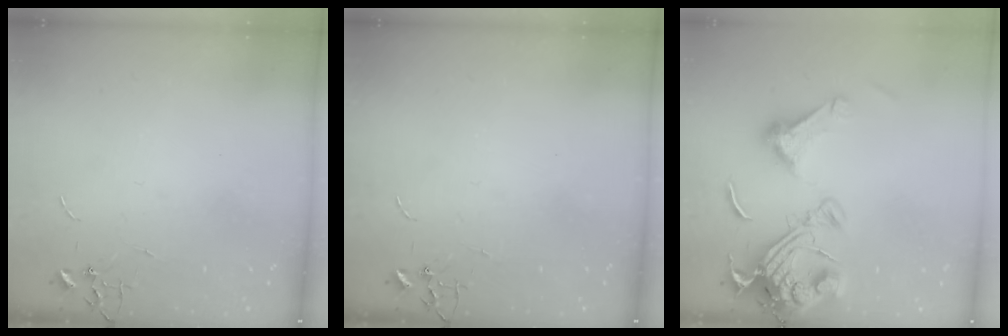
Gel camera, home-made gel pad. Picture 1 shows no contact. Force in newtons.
{"total": 0.0}
{"total": 17.7, "press": 17.6, "slide": 1.7}